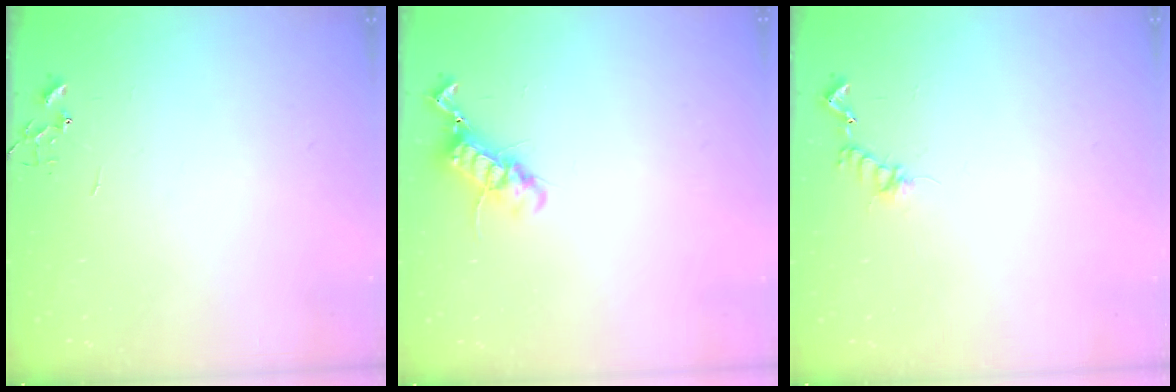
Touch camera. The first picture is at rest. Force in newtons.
{"total": 11.9, "press": 11.8, "slide": 0.9}
{"total": 8.7, "press": 8.6, "slide": 0.7}